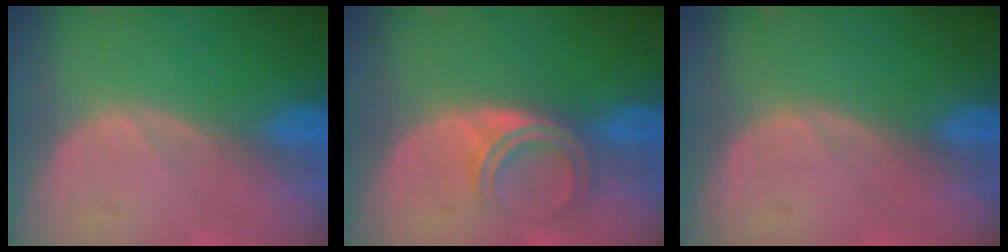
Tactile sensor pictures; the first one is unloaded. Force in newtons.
{"total": 4.8, "press": 3.9, "slide": 2.8}
{"total": 0.0}